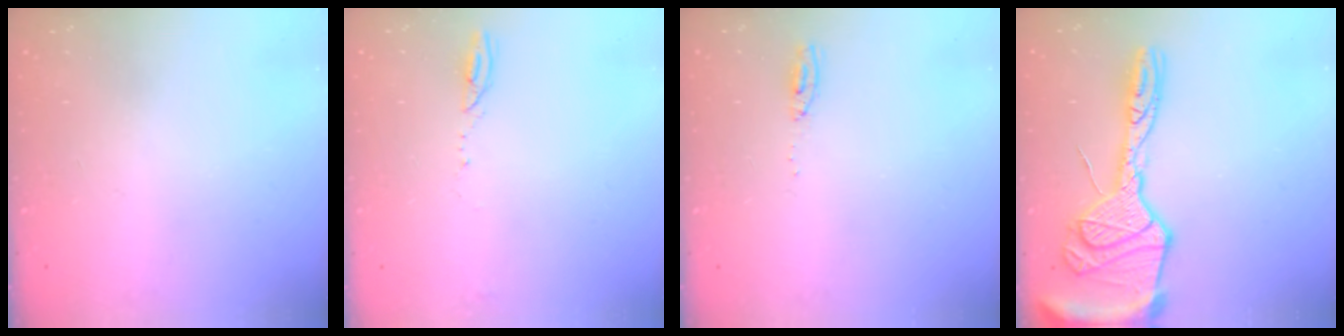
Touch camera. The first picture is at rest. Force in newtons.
{"total": 3.3, "press": 3.3, "slide": 0.4}
{"total": 4.6, "press": 4.4, "slide": 1.3}
{"total": 22.2, "press": 22.1, "slide": 2.0}